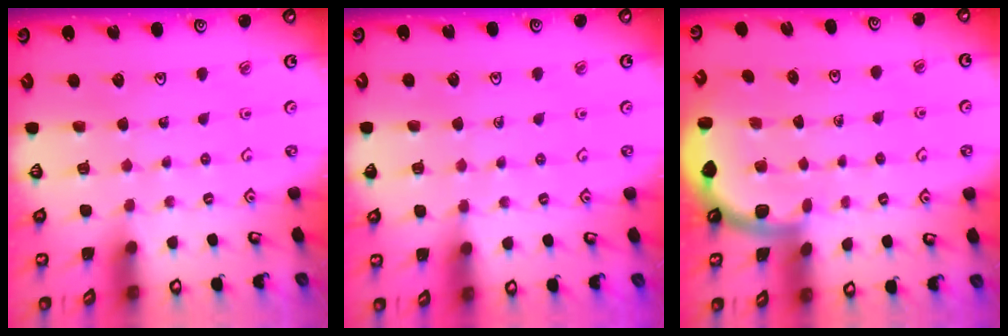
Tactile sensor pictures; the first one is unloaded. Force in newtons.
{"total": 3.9, "press": 3.8, "slide": 0.6}
{"total": 1.7, "press": 1.7, "slide": 0.0}